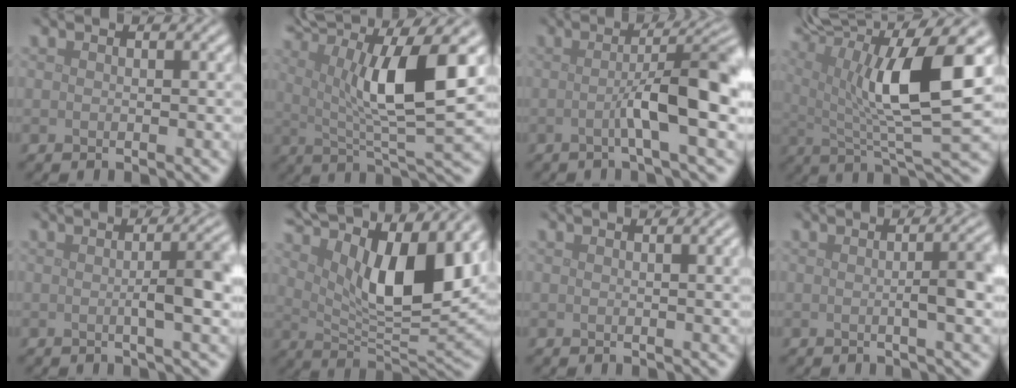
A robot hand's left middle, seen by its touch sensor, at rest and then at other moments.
{"total": 11.5, "force": [4.0, 2.5, 10.4], "torque": [-0.170, 0.009, 0.074]}
{"total": 7.5, "force": [-0.6, 1.3, 7.3], "torque": [-0.113, 0.008, -0.013]}
{"total": 12.3, "force": [3.7, 3.4, 11.2], "torque": [-0.189, 0.008, 0.070]}
{"total": 4.8, "force": [-0.1, 1.0, 4.6], "torque": [-0.064, 0.007, -0.003]}
{"total": 13.3, "force": [5.8, 4.5, 11.1], "torque": [-0.173, 0.000, 0.102]}
{"total": 2.0, "force": [0.5, 0.6, 1.8], "torque": [-0.015, 0.006, 0.005]}
{"total": 3.9, "force": [-0.1, 0.8, 3.8], "torque": [-0.050, 0.009, -0.003]}